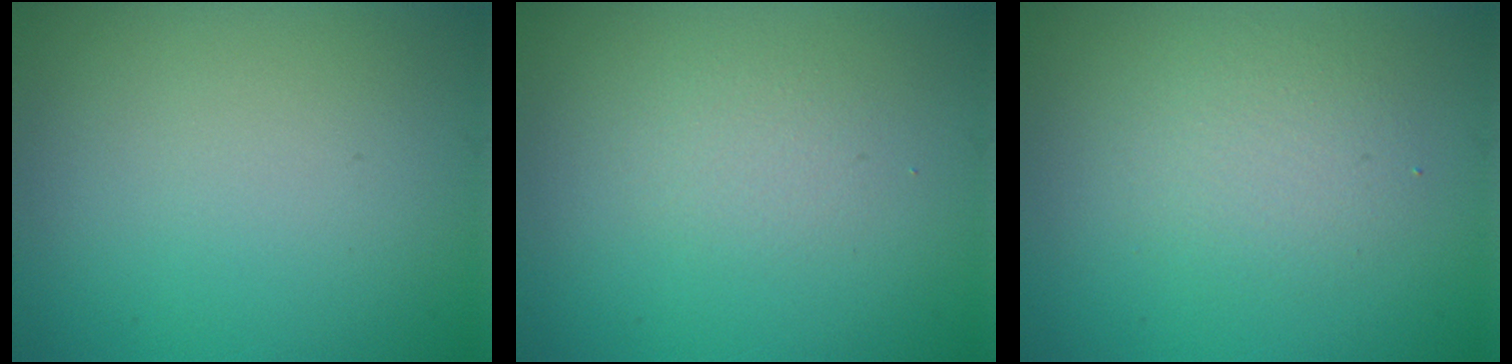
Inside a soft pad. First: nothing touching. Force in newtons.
{"total": 1.2, "press": 1.2, "slide": 0.1}
{"total": 2.5, "press": 2.5, "slide": 0.2}